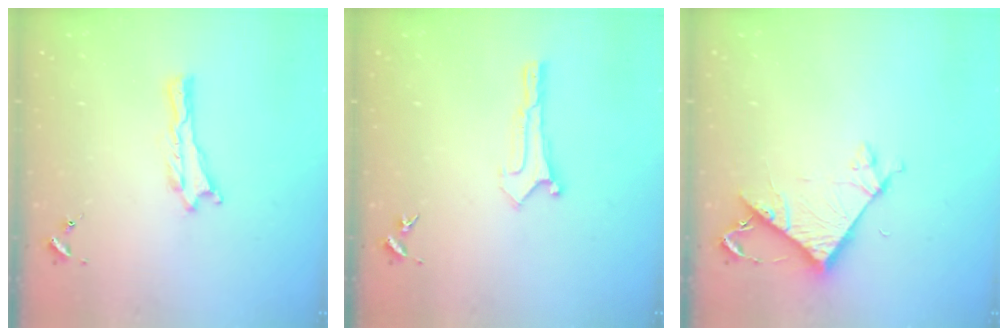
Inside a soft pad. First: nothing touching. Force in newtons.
{"total": 0.0}
{"total": 7.2, "press": 7.2, "slide": 0.4}